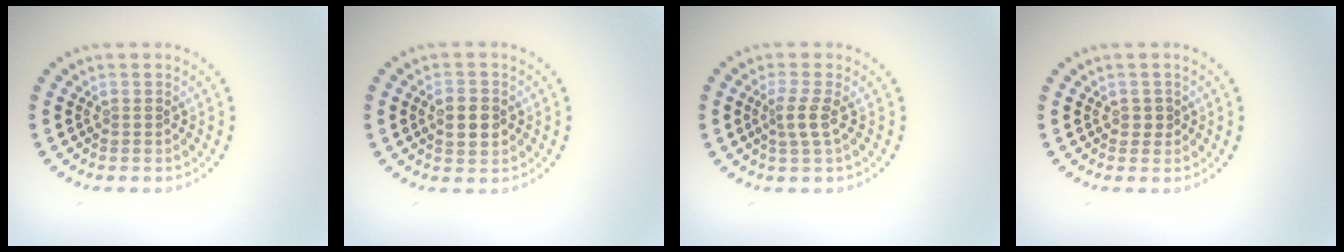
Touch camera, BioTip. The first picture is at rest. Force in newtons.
{"total": 2.8, "press": 2.8, "slide": 0.0}
{"total": 1.9, "press": 1.4, "slide": 1.2}
{"total": 0.9, "press": 0.8, "slide": 0.3}